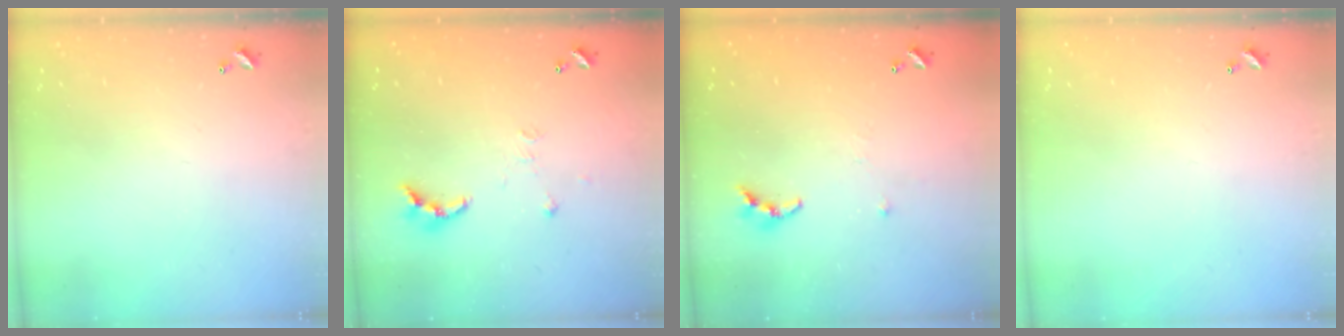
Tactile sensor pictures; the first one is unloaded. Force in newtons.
{"total": 7.7, "press": 7.6, "slide": 0.6}
{"total": 5.8, "press": 5.8, "slide": 0.1}
{"total": 0.0}